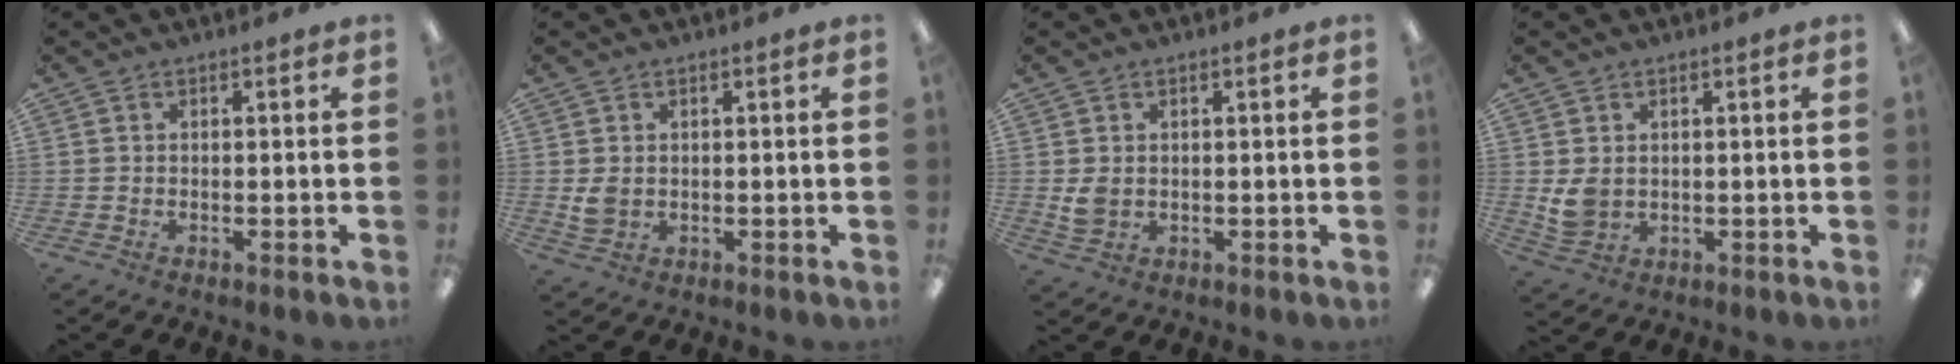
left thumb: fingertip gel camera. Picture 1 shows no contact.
{"total": 3.2, "force": [0.6, 2.4, 2.0], "torque": [-0.023, -0.002, 0.008]}
{"total": 3.3, "force": [0.6, 2.5, 2.1], "torque": [-0.040, -0.002, 0.009]}
{"total": 4.8, "force": [1.1, 3.6, 3.0], "torque": [-0.062, -0.002, 0.022]}